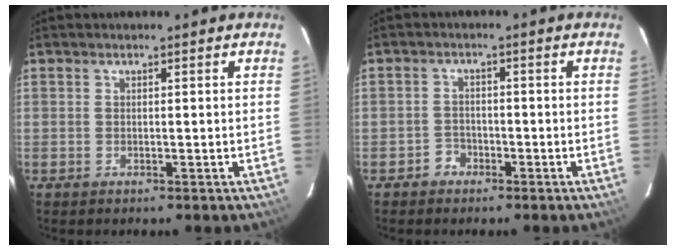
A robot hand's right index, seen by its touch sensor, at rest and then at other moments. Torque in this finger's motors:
{"motor_torque": [-0.17, -0.06, -0.26, -0.20]}